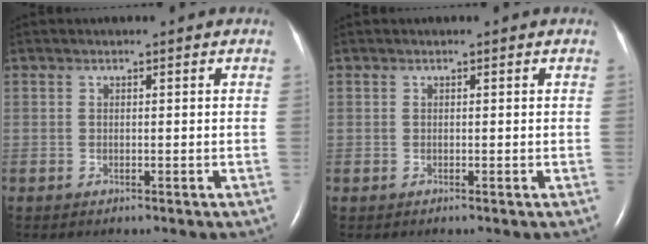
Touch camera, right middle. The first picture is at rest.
{"total": 0.0}